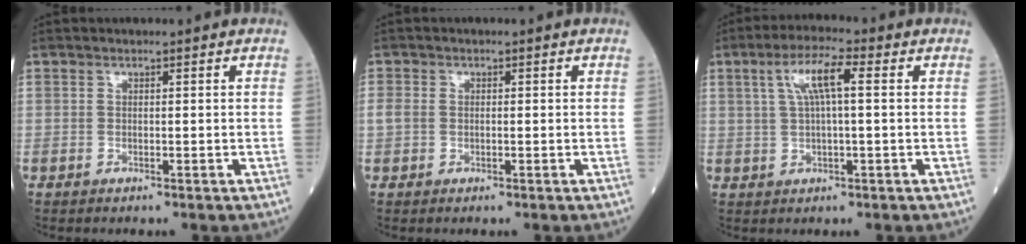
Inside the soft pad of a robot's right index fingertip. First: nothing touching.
{"total": 1.6, "force": [-0.2, 1.3, 1.0], "torque": [-0.030, 0.006, -0.003]}
{"total": 6.2, "force": [1.7, 0.8, 5.9], "torque": [-0.115, 0.019, 0.033]}